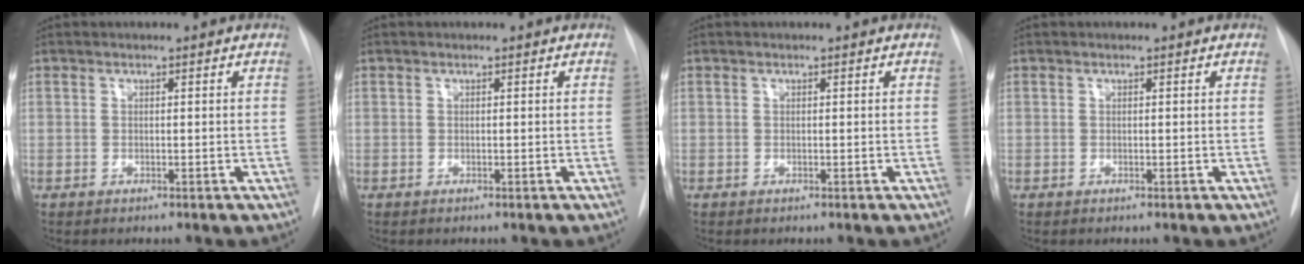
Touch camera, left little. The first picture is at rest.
{"total": 0.0}
{"total": 0.0}
{"total": 0.0}